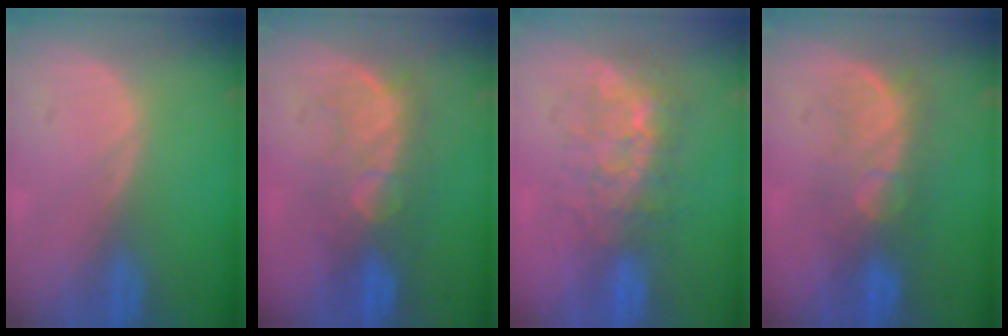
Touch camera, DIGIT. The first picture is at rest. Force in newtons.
{"total": 8.0, "press": 7.8, "slide": 2.0}
{"total": 8.1, "press": 7.5, "slide": 3.2}
{"total": 7.6, "press": 7.3, "slide": 2.1}